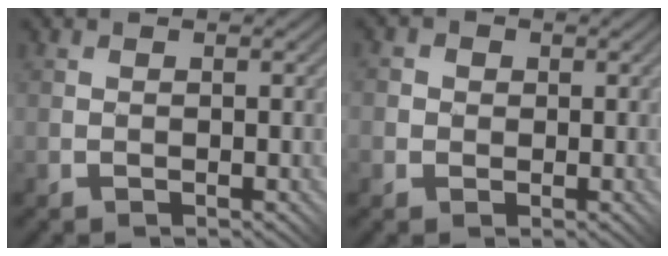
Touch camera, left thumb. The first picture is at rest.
{"total": 4.1, "force": [0.9, 3.9, 0.8], "torque": [-0.019, 0.017, -0.004]}